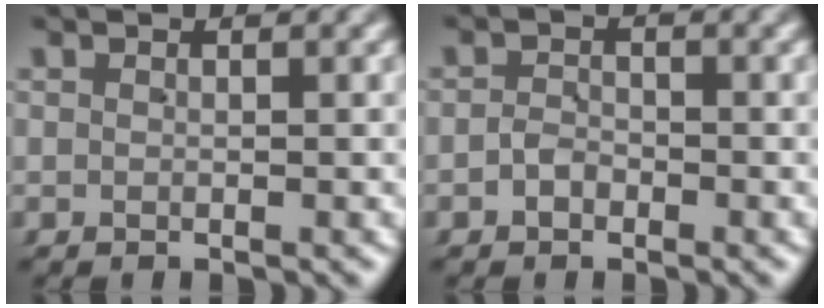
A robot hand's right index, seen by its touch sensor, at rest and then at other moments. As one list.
[{"total": 1.5, "force": [-1.2, 0.9, -0.1], "torque": [0.004, 0.003, -0.023]}]